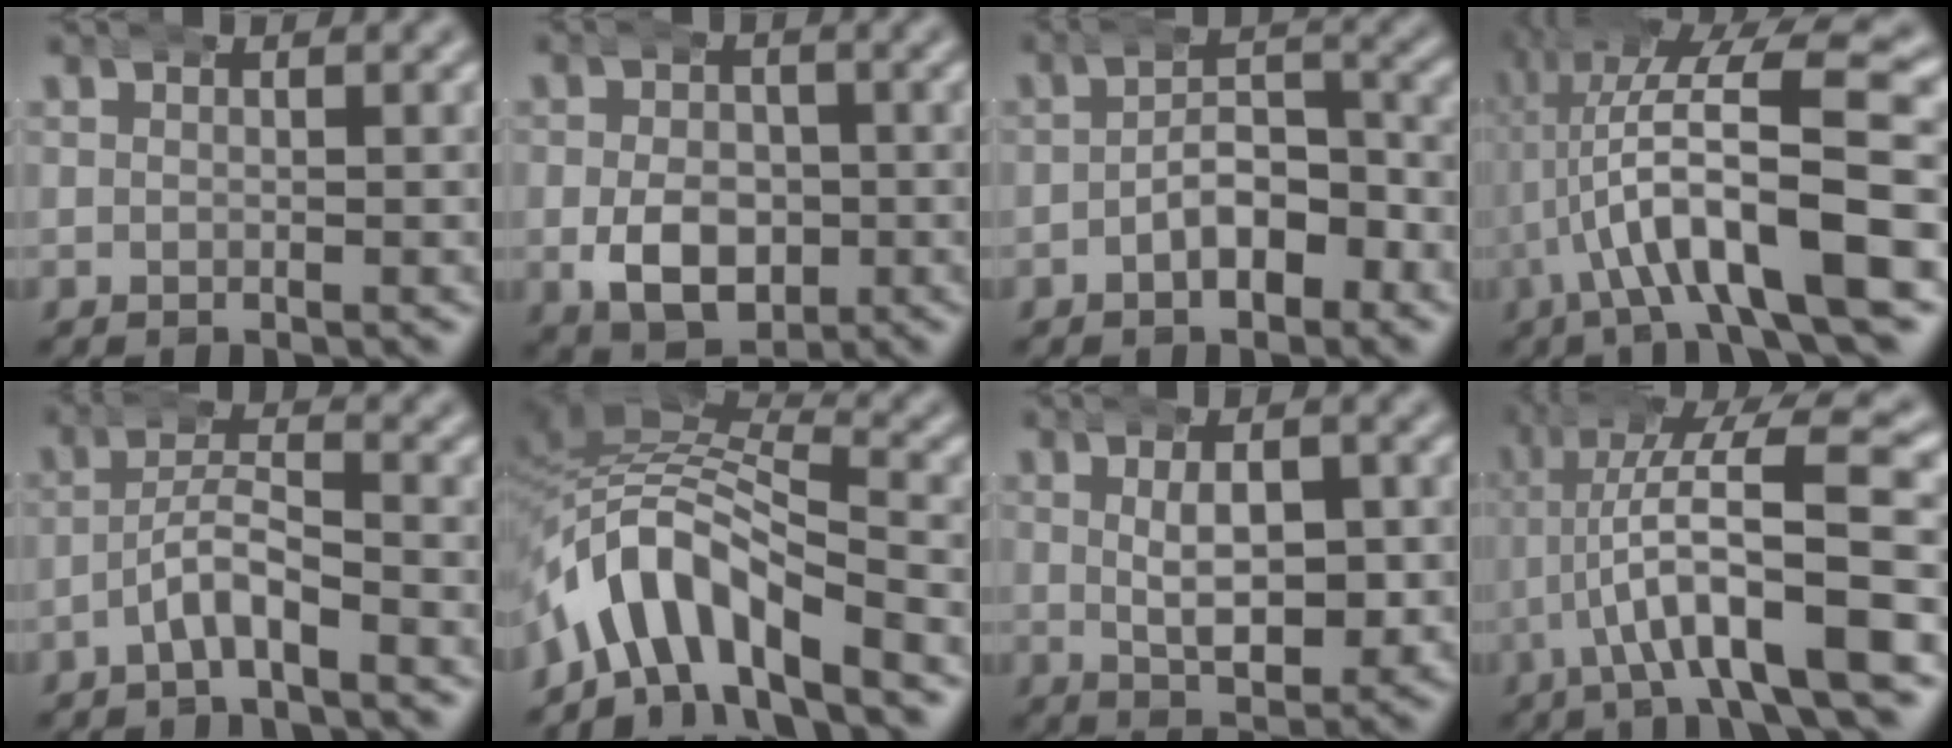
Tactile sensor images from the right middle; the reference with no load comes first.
{"total": 6.4, "force": [-1.5, 4.6, 4.1], "torque": [-0.062, -0.018, -0.020]}
{"total": 4.6, "force": [-3.0, 2.3, 2.5], "torque": [-0.018, -0.006, -0.048]}
{"total": 11.3, "force": [0.5, 4.0, 10.6], "torque": [-0.171, 0.008, 0.010]}
{"total": 3.2, "force": [-2.3, 0.9, 2.1], "torque": [-0.027, 0.008, -0.047]}
{"total": 8.8, "force": [-4.1, 5.8, 5.3], "torque": [-0.126, -0.026, -0.063]}
{"total": 6.3, "force": [0.6, 3.1, 5.4], "torque": [-0.074, 0.003, 0.010]}
{"total": 9.2, "force": [-0.4, 3.0, 8.7], "torque": [-0.142, 0.006, -0.008]}